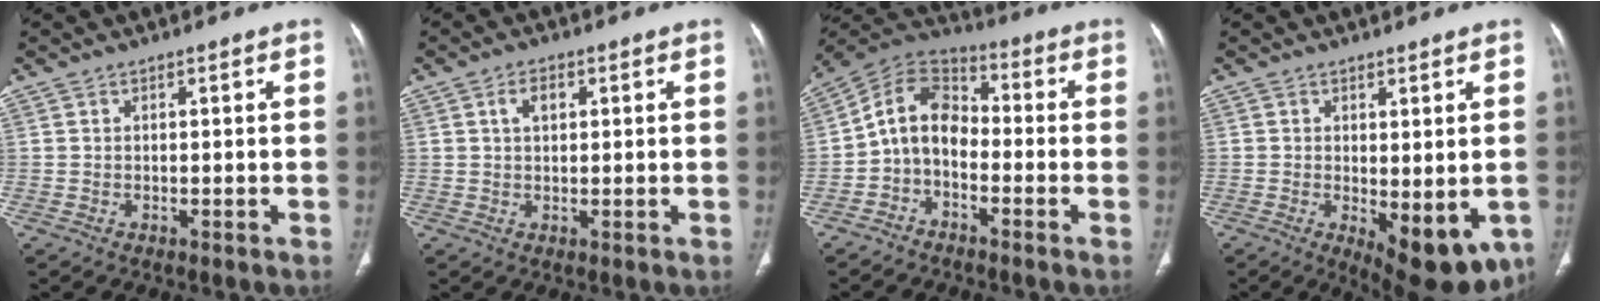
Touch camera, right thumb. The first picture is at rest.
{"total": 3.1, "force": [1.0, 1.9, 2.2], "torque": [-0.034, 0.004, 0.016]}
{"total": 9.5, "force": [-2.5, 6.7, 6.2], "torque": [-0.096, 0.057, -0.066]}
{"total": 10.6, "force": [-3.0, 4.6, 9.1], "torque": [-0.104, -0.018, -0.029]}